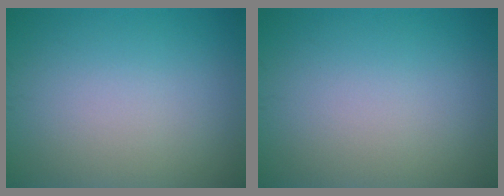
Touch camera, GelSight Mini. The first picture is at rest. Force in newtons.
{"total": 0.0}